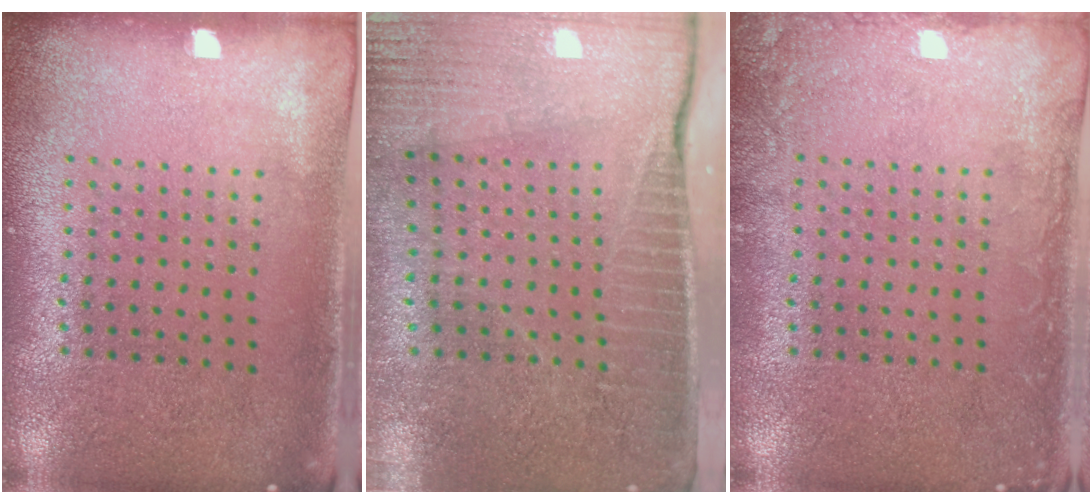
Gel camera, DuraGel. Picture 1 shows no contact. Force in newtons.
{"total": 3.7, "press": 3.4, "slide": 1.5}
{"total": 2.0, "press": 2.0, "slide": 0.2}